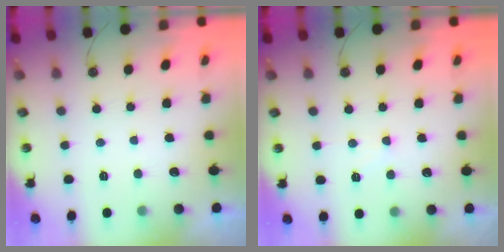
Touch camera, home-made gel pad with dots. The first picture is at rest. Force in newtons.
{"total": 6.0, "press": 6.0, "slide": 0.9}